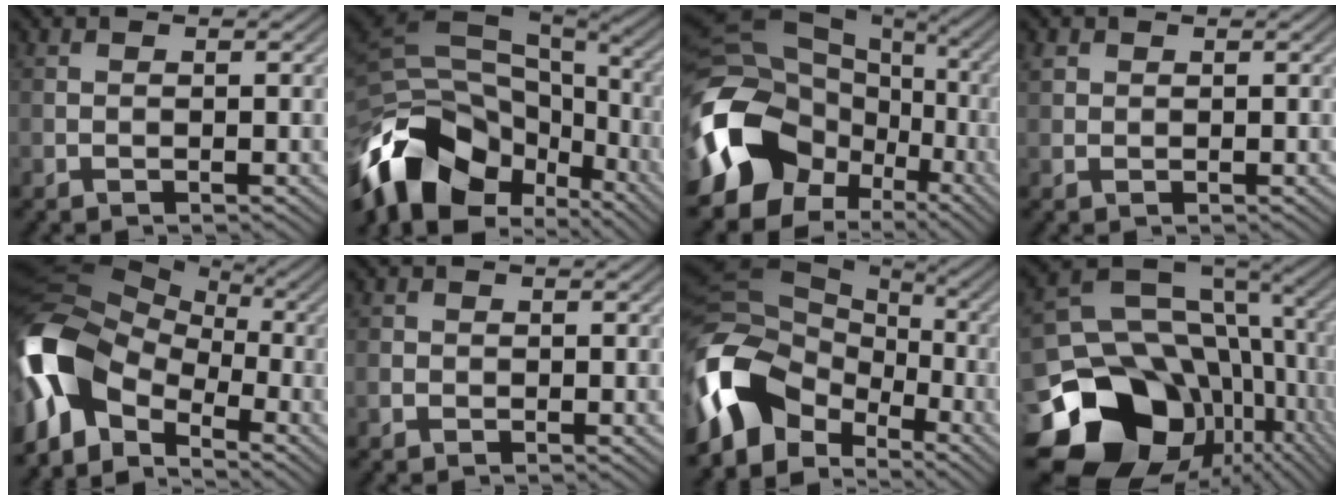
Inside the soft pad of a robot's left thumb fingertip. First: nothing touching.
{"total": 17.9, "force": [-8.8, 11.0, 11.0], "torque": [-0.258, -0.035, -0.133]}
{"total": 19.1, "force": [-5.5, 14.8, 10.8], "torque": [-0.261, -0.031, -0.084]}
{"total": 1.1, "force": [0.6, 0.9, 0.4], "torque": [-0.010, 0.002, 0.014]}
{"total": 13.5, "force": [-4.8, 8.5, 9.3], "torque": [-0.204, -0.004, -0.113]}
{"total": 1.2, "force": [-0.4, 1.1, 0.3], "torque": [-0.005, -0.004, -0.012]}
{"total": 14.6, "force": [-6.4, 9.6, 9.0], "torque": [-0.213, -0.022, -0.133]}
{"total": 22.1, "force": [-8.0, 17.2, 11.3], "torque": [-0.234, -0.044, -0.111]}